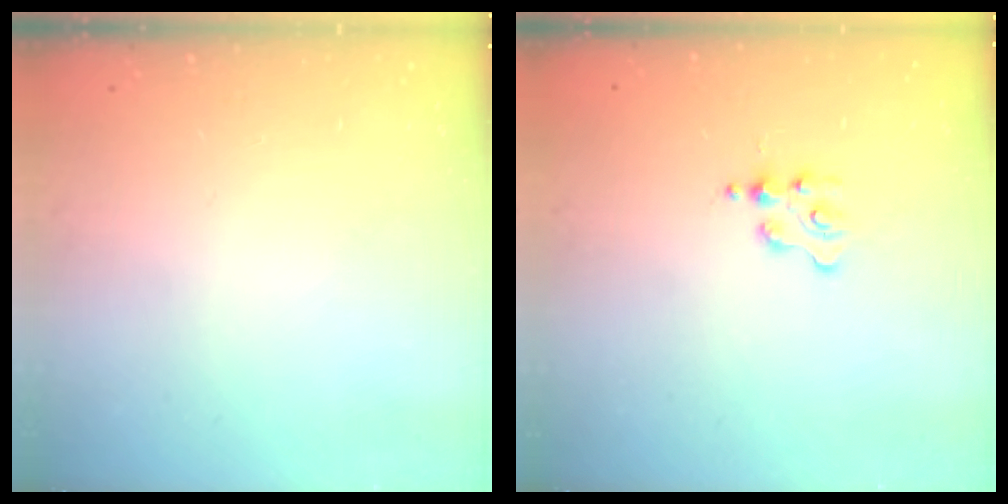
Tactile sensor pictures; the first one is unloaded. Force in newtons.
{"total": 2.0, "press": 2.0, "slide": 0.2}